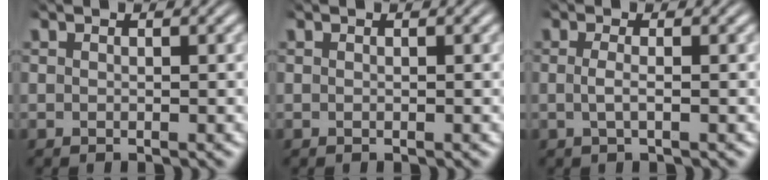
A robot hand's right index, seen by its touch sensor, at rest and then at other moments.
{"total": 0.0}
{"total": 1.3, "force": [-0.3, -0.2, 1.3], "torque": [-0.037, -0.012, 0.000]}